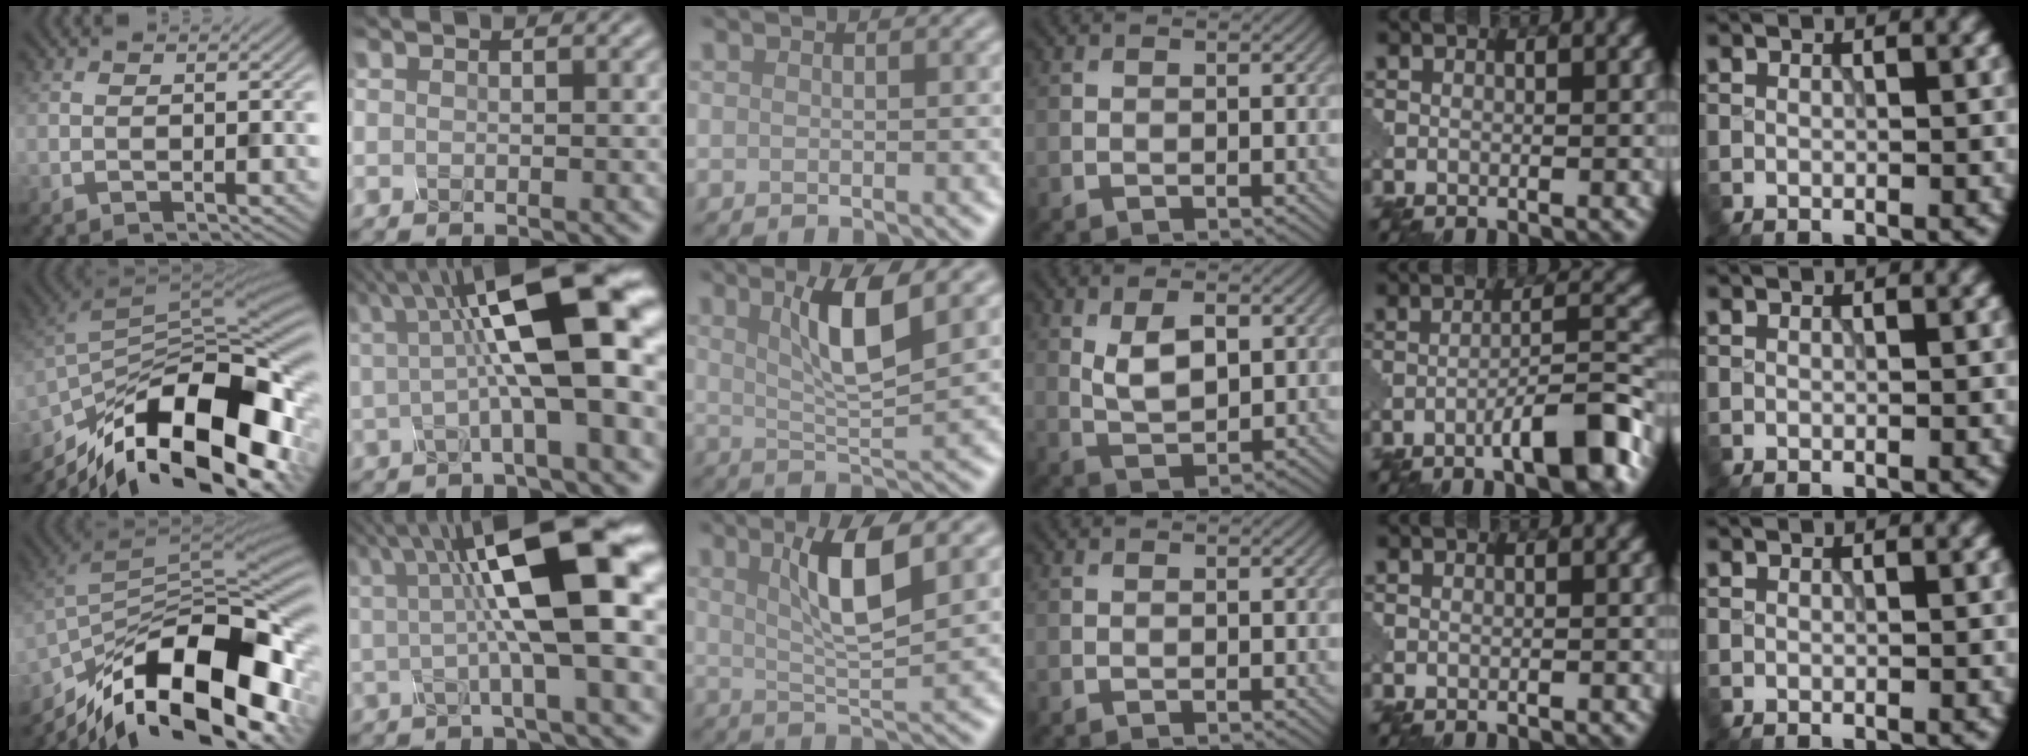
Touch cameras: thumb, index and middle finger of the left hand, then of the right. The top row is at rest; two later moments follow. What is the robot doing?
{"motion": "assemble", "object": "glue stick"}